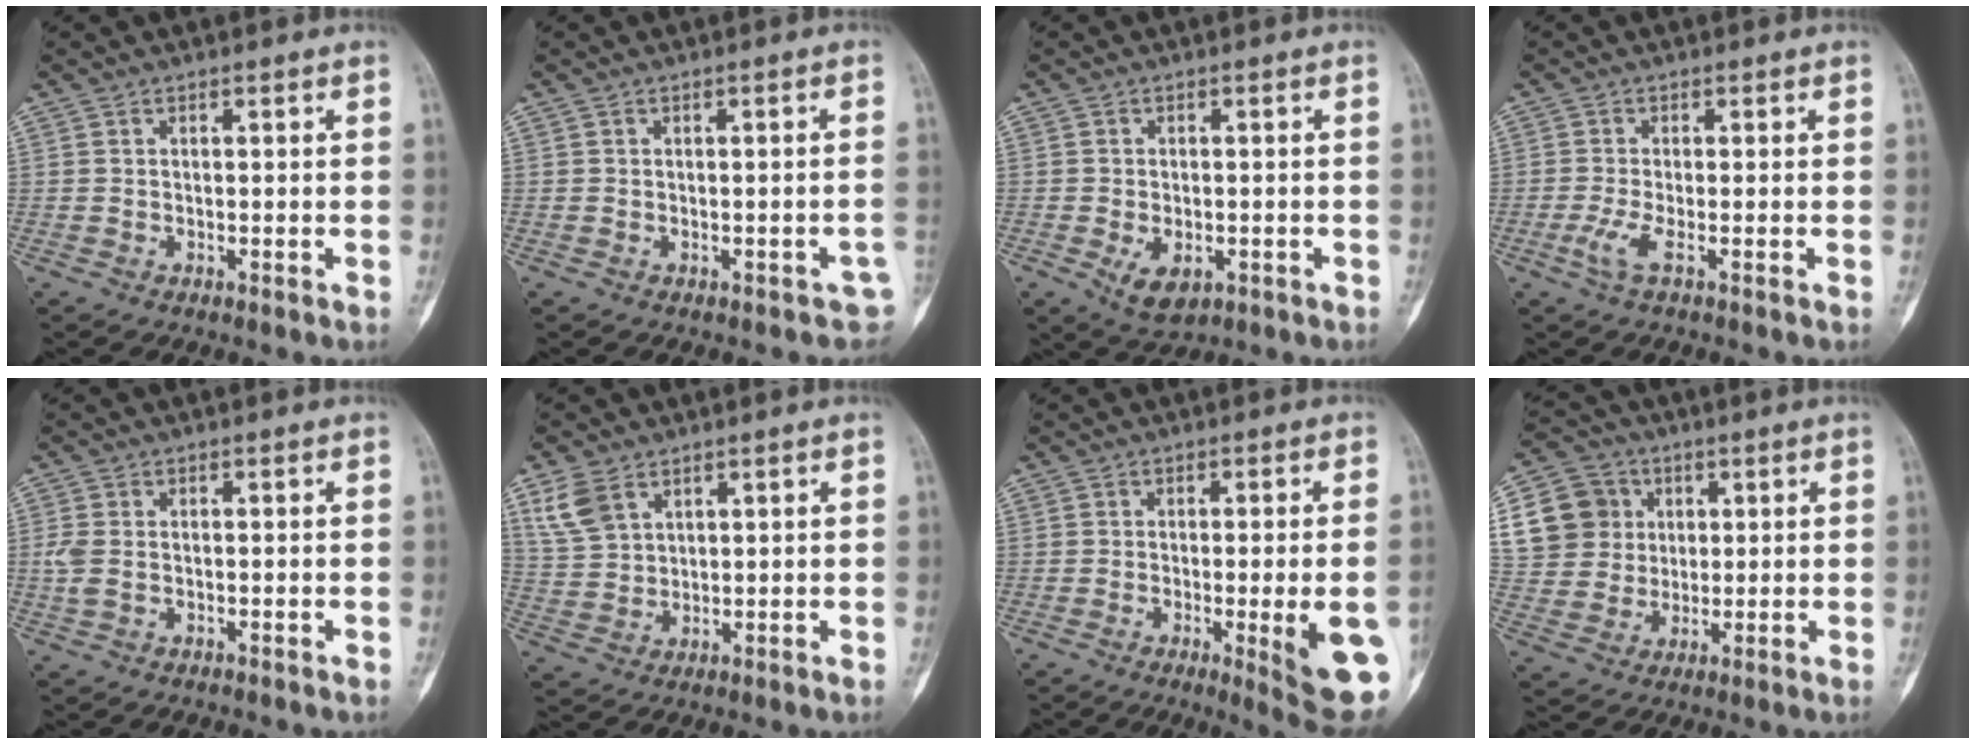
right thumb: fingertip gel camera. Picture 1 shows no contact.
{"total": 2.9, "force": [-1.2, 1.7, 2.1], "torque": [-0.009, 0.015, -0.010]}
{"total": 5.5, "force": [-1.8, 3.5, 3.9], "torque": [-0.055, -0.001, -0.016]}
{"total": 2.7, "force": [-1.1, 0.3, 2.5], "torque": [-0.070, -0.008, -0.028]}
{"total": 2.5, "force": [-0.4, 1.2, 2.1], "torque": [-0.065, 0.002, -0.010]}
{"total": 6.7, "force": [3.9, 4.2, 3.5], "torque": [-0.063, -0.010, 0.089]}
{"total": 13.0, "force": [-3.3, 2.4, 12.3], "torque": [-0.130, -0.008, -0.032]}
{"total": 13.3, "force": [3.7, 12.0, 4.5], "torque": [-0.065, 0.011, 0.070]}